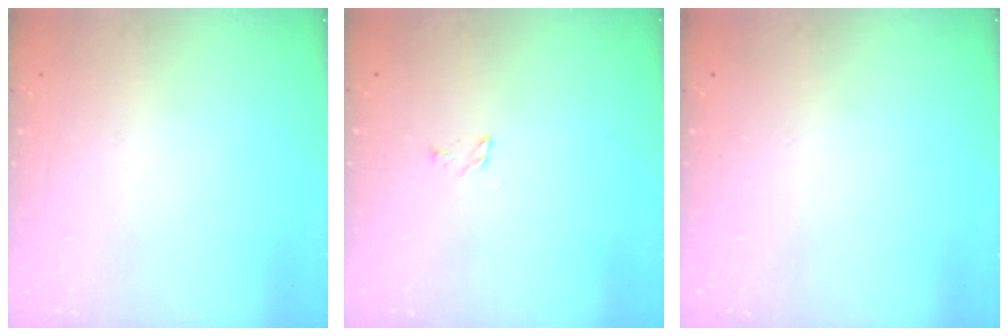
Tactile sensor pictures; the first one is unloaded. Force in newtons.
{"total": 2.4, "press": 2.3, "slide": 0.3}
{"total": 0.0}